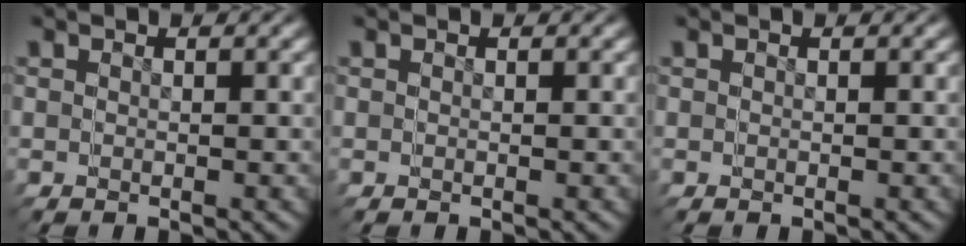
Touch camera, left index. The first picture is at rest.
{"total": 0.0}
{"total": 0.0}